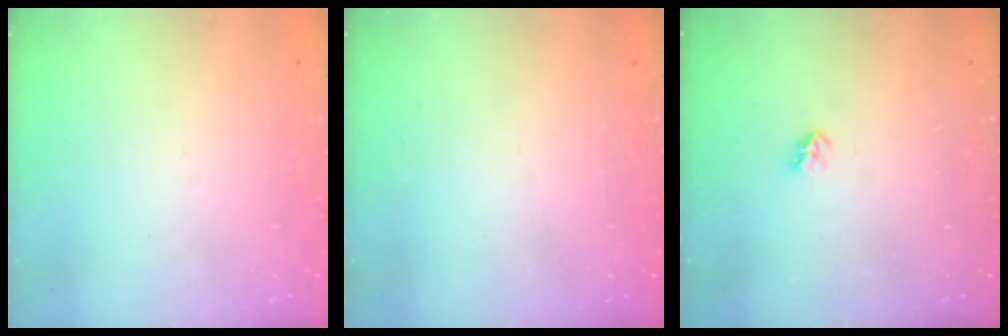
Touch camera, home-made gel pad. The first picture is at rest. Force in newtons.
{"total": 0.0}
{"total": 2.6, "press": 2.6, "slide": 0.4}